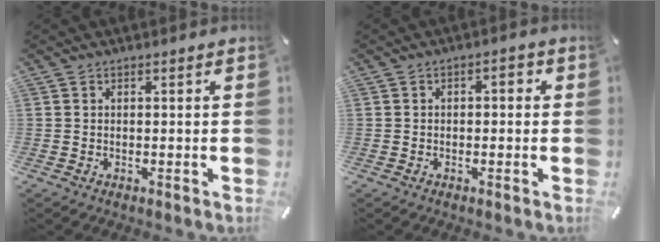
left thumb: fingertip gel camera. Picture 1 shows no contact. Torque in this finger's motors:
{"motor_torque": [0.09, 0.04, 0.15, 0.14, 0.00]}